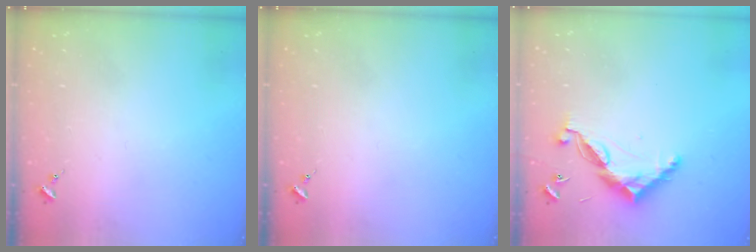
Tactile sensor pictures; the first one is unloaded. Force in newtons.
{"total": 0.0}
{"total": 10.4, "press": 10.4, "slide": 0.4}